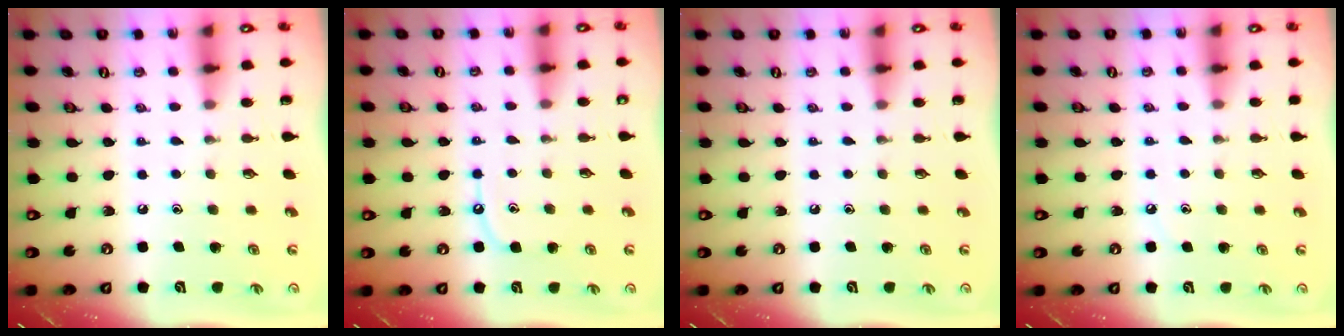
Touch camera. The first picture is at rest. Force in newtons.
{"total": 6.0, "press": 5.9, "slide": 0.6}
{"total": 0.0}
{"total": 3.8, "press": 3.7, "slide": 0.5}